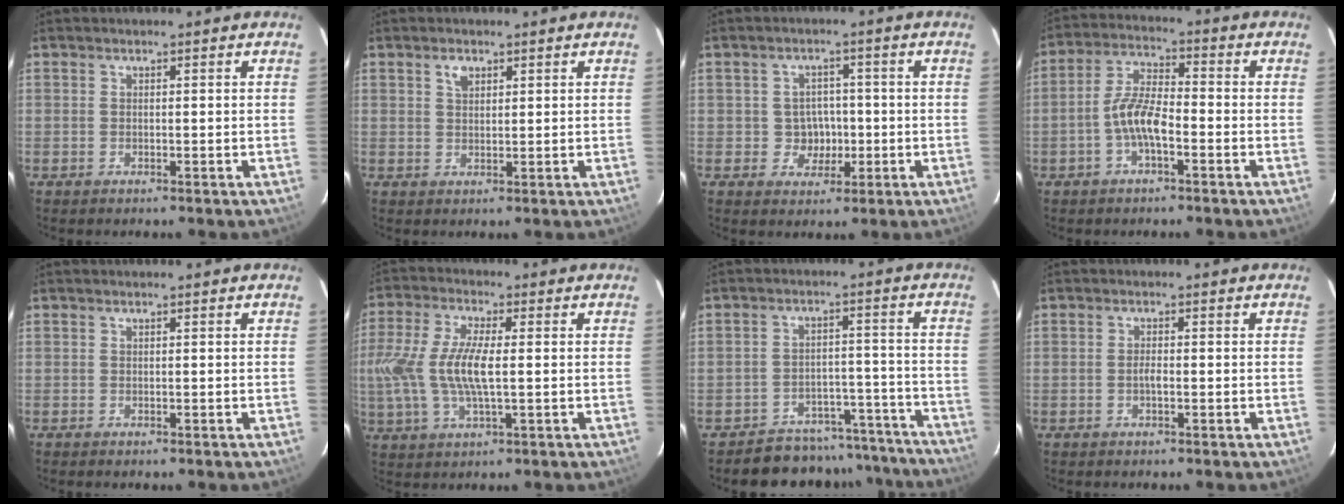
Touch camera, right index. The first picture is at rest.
{"total": 2.3, "force": [1.2, 1.4, 1.3], "torque": [-0.021, 0.006, 0.022]}
{"total": 4.7, "force": [-0.8, 4.4, 1.3], "torque": [-0.030, 0.016, -0.001]}
{"total": 7.3, "force": [-2.8, 2.4, 6.3], "torque": [-0.133, 0.013, -0.053]}
{"total": 0.0}
{"total": 12.3, "force": [-0.4, 4.0, 11.6], "torque": [-0.243, 0.000, -0.006]}
{"total": 13.1, "force": [-11.9, 5.5, 0.7], "torque": [-0.005, 0.059, -0.145]}
{"total": 1.5, "force": [-0.5, 0.5, 1.3], "torque": [-0.027, 0.003, -0.011]}